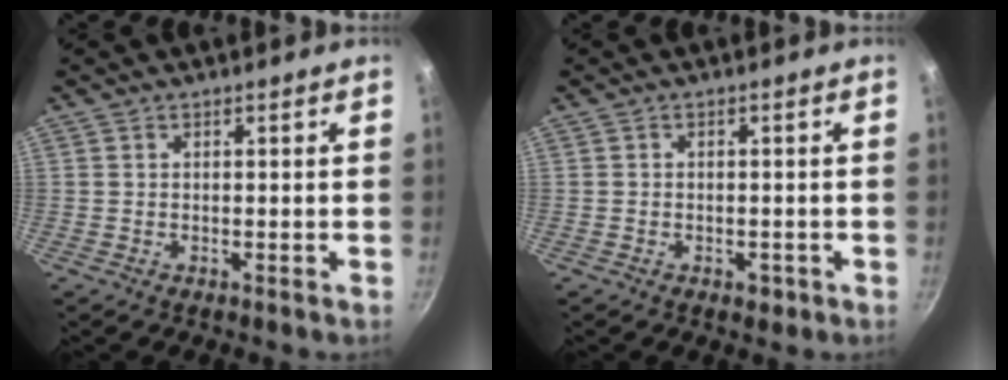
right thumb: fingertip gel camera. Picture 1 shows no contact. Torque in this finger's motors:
{"motor_torque": [-0.06, 0.20, -0.32, 0.04, 0.10]}